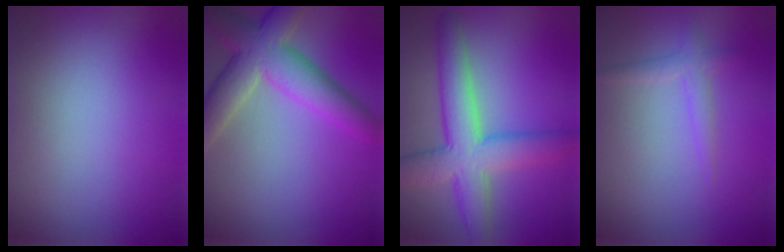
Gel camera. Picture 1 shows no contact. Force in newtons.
{"total": 6.6, "press": 6.6, "slide": 0.3}
{"total": 7.3, "press": 7.3, "slide": 0.4}
{"total": 0.9, "press": 0.9, "slide": 0.1}